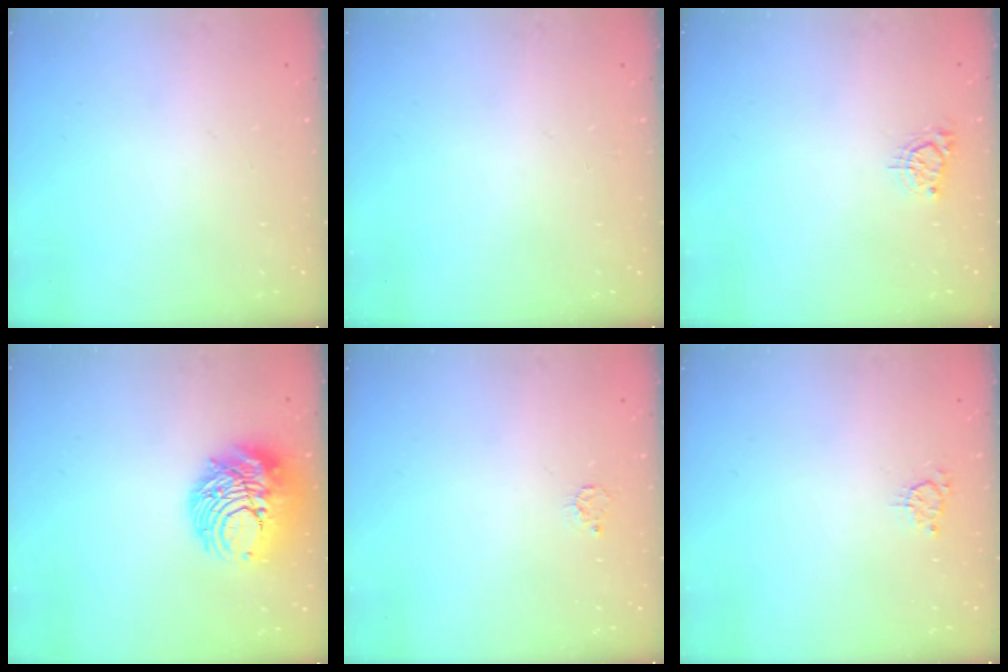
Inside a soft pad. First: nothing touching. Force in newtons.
{"total": 0.0}
{"total": 2.5, "press": 2.5, "slide": 0.4}
{"total": 12.6, "press": 12.5, "slide": 1.3}
{"total": 3.3, "press": 3.3, "slide": 0.3}
{"total": 2.9, "press": 2.9, "slide": 0.5}